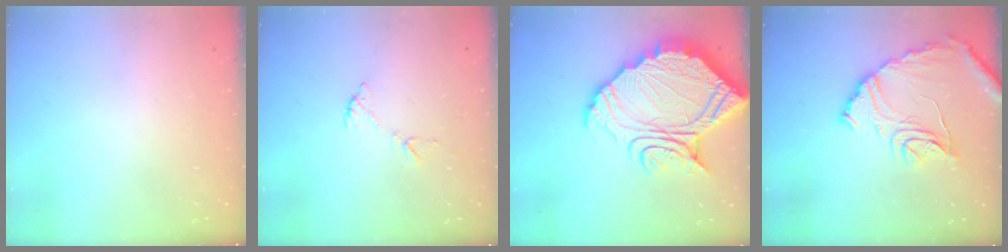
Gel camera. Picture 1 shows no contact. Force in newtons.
{"total": 5.6, "press": 5.6, "slide": 0.5}
{"total": 24.3, "press": 24.3, "slide": 2.1}
{"total": 13.6, "press": 13.5, "slide": 1.2}